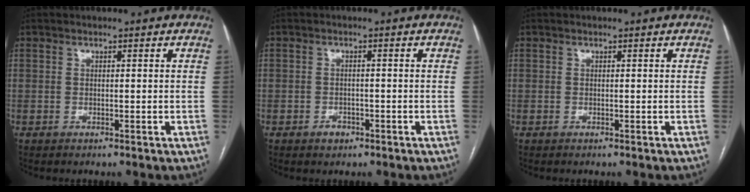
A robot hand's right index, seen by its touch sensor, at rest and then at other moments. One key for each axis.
{"total": 1.8, "fx": -1.1, "fy": 1.3, "fz": 0.7, "tx": -0.010, "ty": 0.004, "tz": -0.013}
{"total": 0.0}